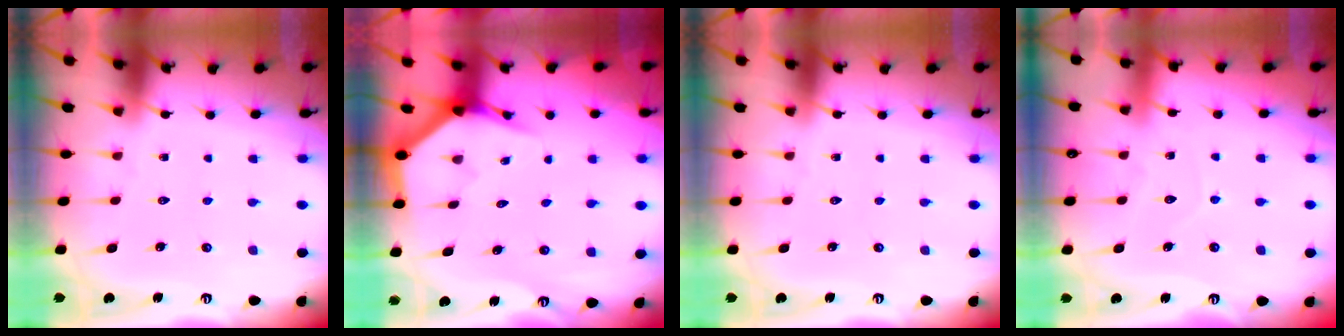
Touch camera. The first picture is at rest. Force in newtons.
{"total": 3.8, "press": 3.8, "slide": 0.2}
{"total": 0.0}
{"total": 5.7, "press": 5.7, "slide": 0.5}